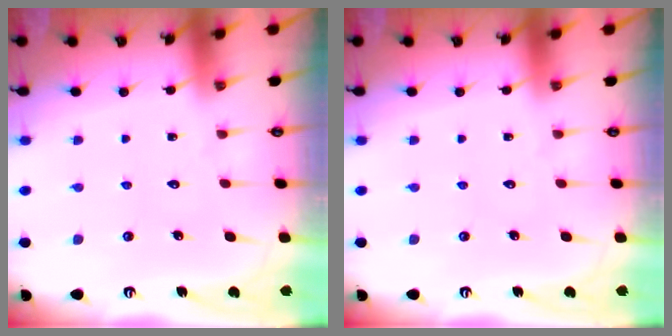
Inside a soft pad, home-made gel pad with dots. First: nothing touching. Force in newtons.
{"total": 0.0}